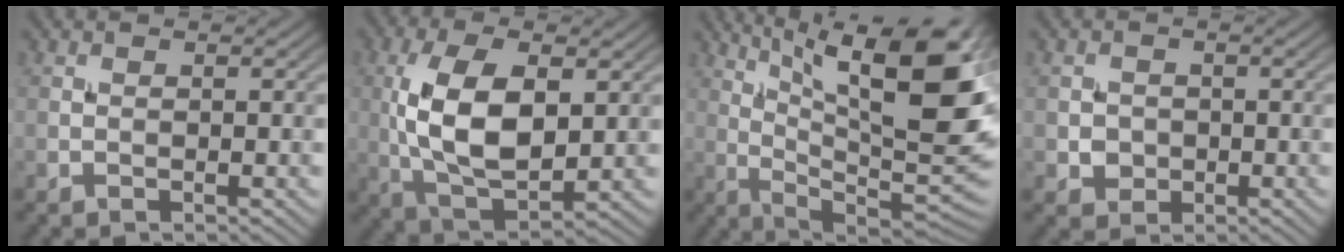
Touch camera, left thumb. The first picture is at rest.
{"total": 11.2, "force": [1.4, 5.5, 9.6], "torque": [-0.208, 0.002, 0.029]}
{"total": 18.2, "force": [7.0, 5.8, 15.7], "torque": [-0.225, 0.014, 0.122]}
{"total": 2.3, "force": [-0.4, 2.1, 0.7], "torque": [-0.013, -0.006, -0.010]}